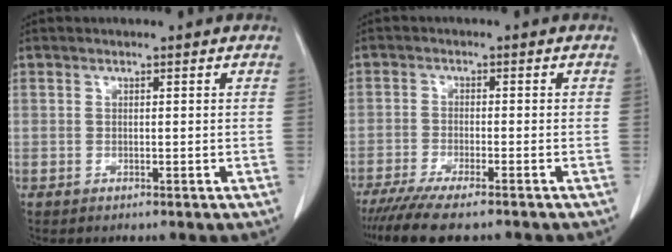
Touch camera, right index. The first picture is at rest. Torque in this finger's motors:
{"motor_torque": [1.09, -1.01, 0.41, 0.13]}